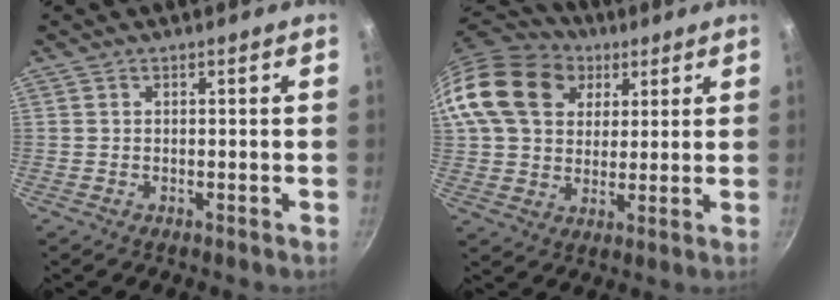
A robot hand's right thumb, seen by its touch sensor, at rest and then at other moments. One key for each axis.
{"total": 19.5, "fx": 6.9, "fy": 14.8, "fz": 10.6, "tx": -0.188, "ty": 0.009, "tz": 0.116}